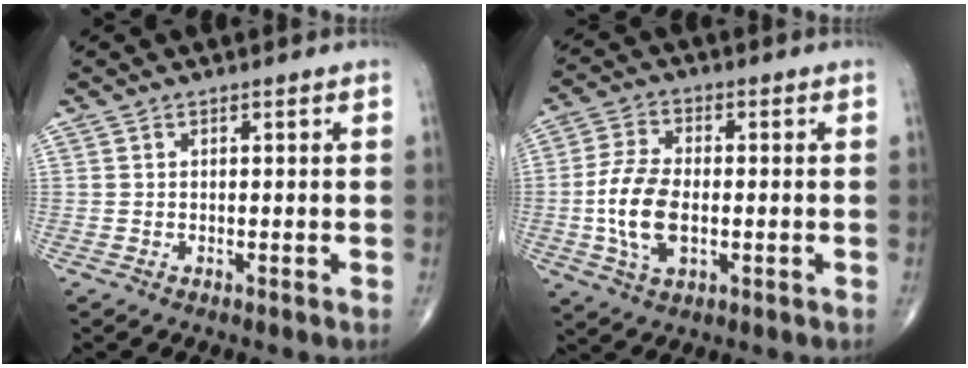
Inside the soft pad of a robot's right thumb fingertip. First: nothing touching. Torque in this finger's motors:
{"motor_torque": [0.53, 0.57, 0.86, -0.07, 0.34]}